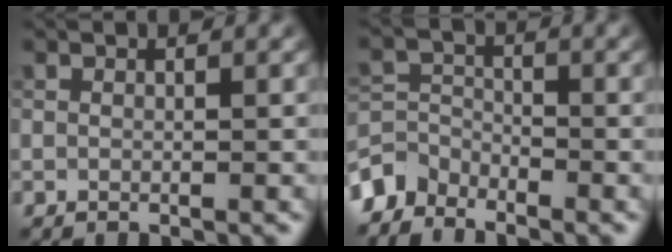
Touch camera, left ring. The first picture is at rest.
{"total": 3.4, "force": [-3.1, 1.5, 0.3], "torque": [-0.004, 0.001, -0.077]}